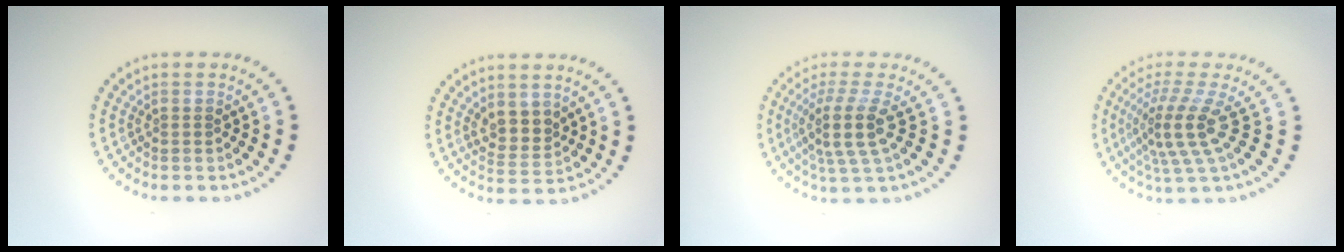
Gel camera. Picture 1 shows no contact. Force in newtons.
{"total": 2.5, "press": 2.3, "slide": 1.1}
{"total": 3.9, "press": 3.0, "slide": 2.5}
{"total": 4.3, "press": 2.9, "slide": 3.2}